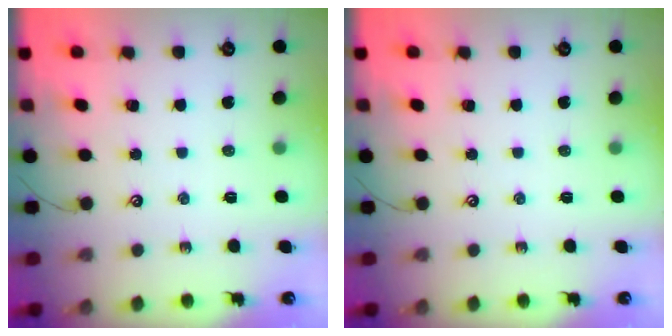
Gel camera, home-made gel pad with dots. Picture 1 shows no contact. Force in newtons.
{"total": 0.0}